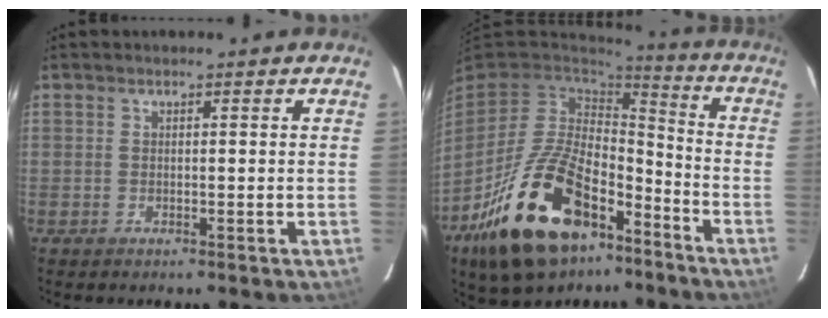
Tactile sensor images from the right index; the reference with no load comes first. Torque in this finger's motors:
{"motor_torque": [1.21, -0.93, 1.05, 0.21]}